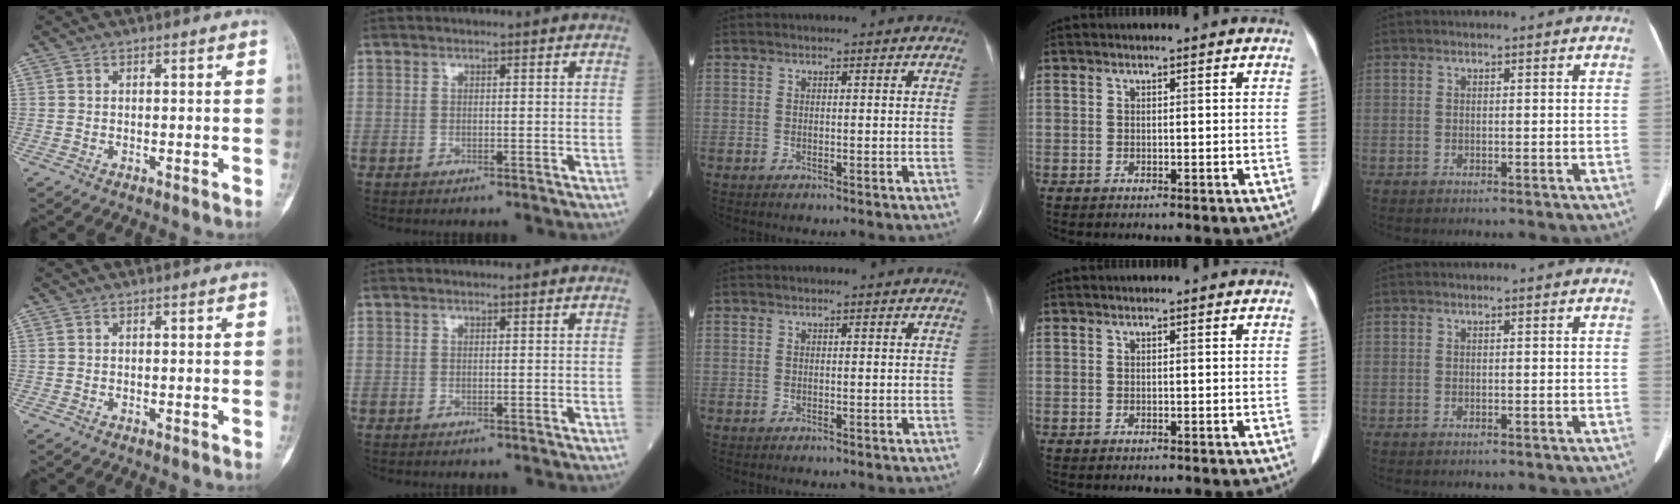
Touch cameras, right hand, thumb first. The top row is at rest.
{}